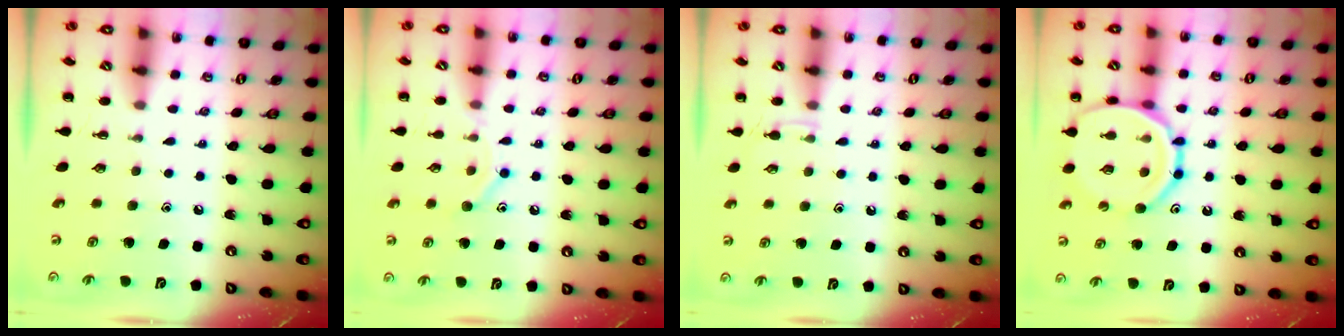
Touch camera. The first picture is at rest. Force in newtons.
{"total": 9.3, "press": 9.2, "slide": 1.4}
{"total": 3.5, "press": 3.2, "slide": 1.4}
{"total": 16.4, "press": 16.3, "slide": 2.5}